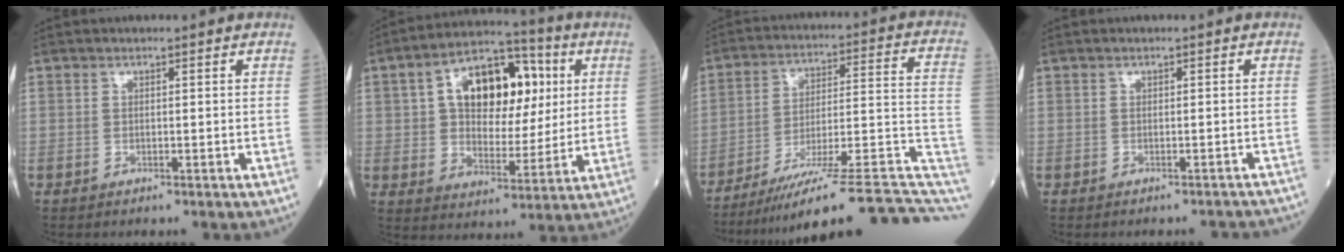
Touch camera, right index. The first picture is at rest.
{"total": 15.7, "force": [4.3, 8.8, 12.2], "torque": [-0.204, 0.032, 0.069]}
{"total": 22.0, "force": [-16.5, 1.5, 14.5], "torque": [-0.141, 0.026, -0.244]}
{"total": 2.5, "force": [-2.1, 1.0, 1.0], "torque": [-0.011, 0.013, -0.018]}